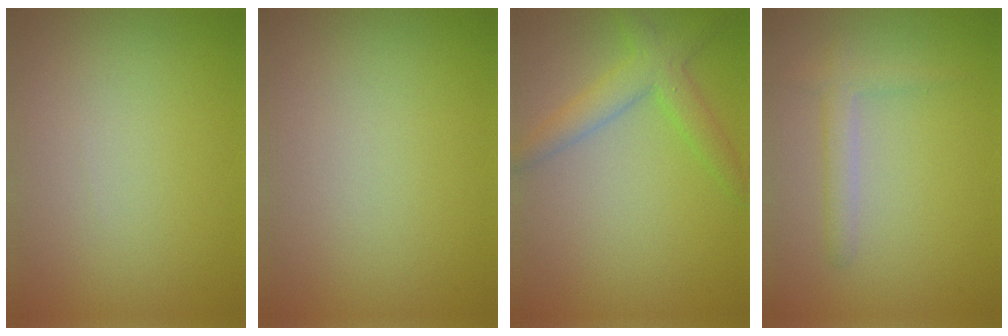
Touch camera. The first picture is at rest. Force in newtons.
{"total": 0.0}
{"total": 3.5, "press": 3.5, "slide": 0.1}
{"total": 1.8, "press": 1.8, "slide": 0.2}